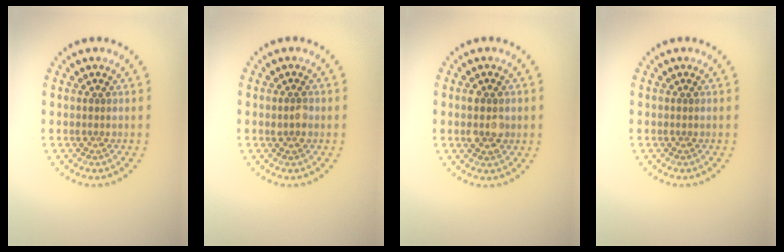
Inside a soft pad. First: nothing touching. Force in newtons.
{"total": 1.2, "press": 1.2, "slide": 0.3}
{"total": 2.5, "press": 2.5, "slide": 0.2}
{"total": 0.0}